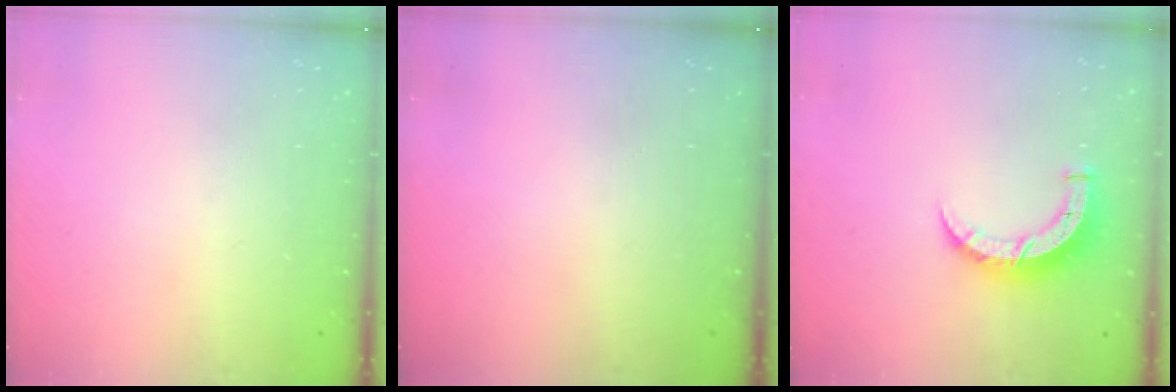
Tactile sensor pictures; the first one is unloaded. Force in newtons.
{"total": 0.0}
{"total": 7.6, "press": 7.6, "slide": 0.5}